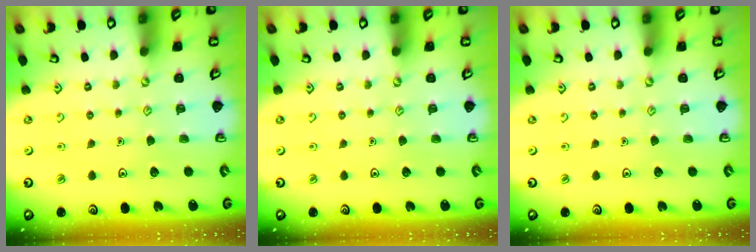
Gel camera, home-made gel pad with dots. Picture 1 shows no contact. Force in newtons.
{"total": 0.0}
{"total": 0.0}